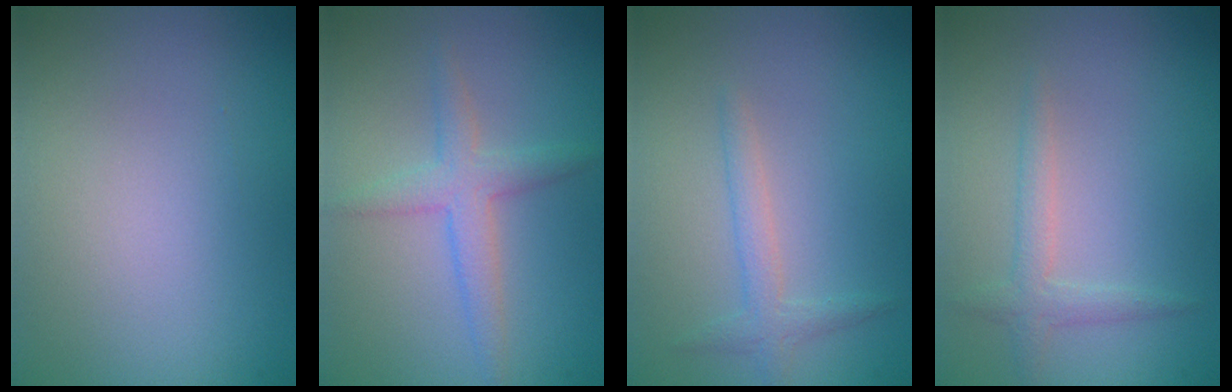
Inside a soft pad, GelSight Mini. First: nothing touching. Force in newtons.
{"total": 2.7, "press": 2.7, "slide": 0.1}
{"total": 1.7, "press": 1.7, "slide": 0.1}
{"total": 1.7, "press": 1.7, "slide": 0.1}